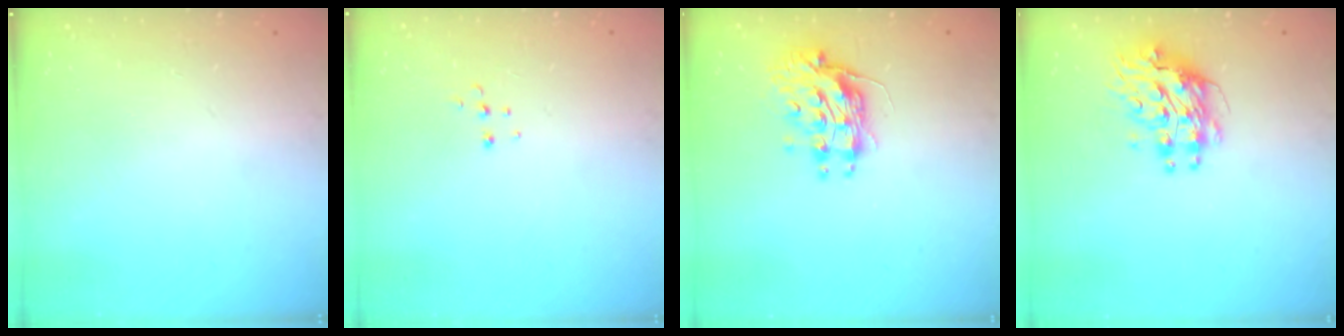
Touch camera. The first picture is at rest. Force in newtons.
{"total": 5.1, "press": 5.0, "slide": 0.4}
{"total": 10.6, "press": 10.6, "slide": 0.7}
{"total": 9.4, "press": 9.3, "slide": 0.9}